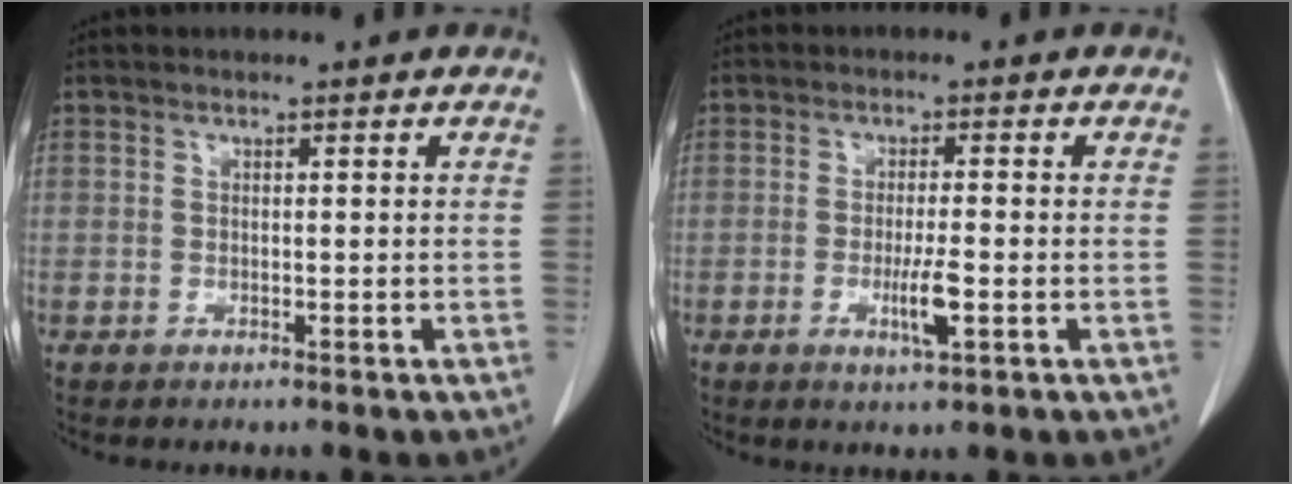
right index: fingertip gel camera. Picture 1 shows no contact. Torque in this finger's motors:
{"motor_torque": [0.74, -0.13, 0.16, 0.04]}